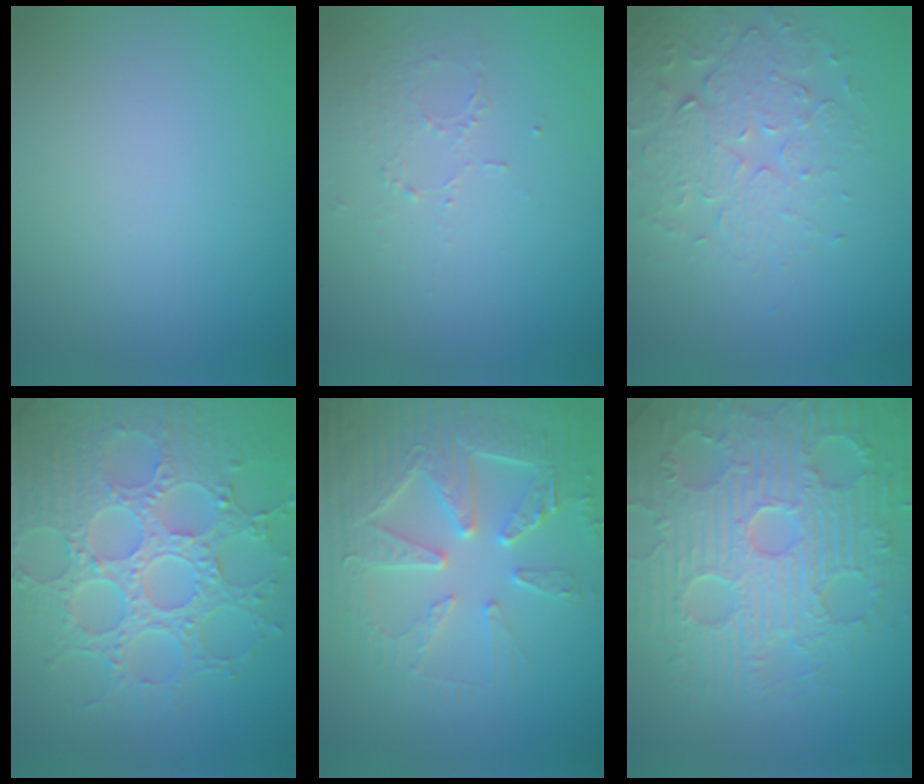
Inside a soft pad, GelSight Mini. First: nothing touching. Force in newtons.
{"total": 1.3, "press": 0.6, "slide": 1.1}
{"total": 3.8, "press": 3.5, "slide": 1.5}
{"total": 8.7, "press": 6.5, "slide": 5.7}
{"total": 6.7, "press": 5.6, "slide": 3.7}
{"total": 9.2, "press": 6.8, "slide": 6.2}